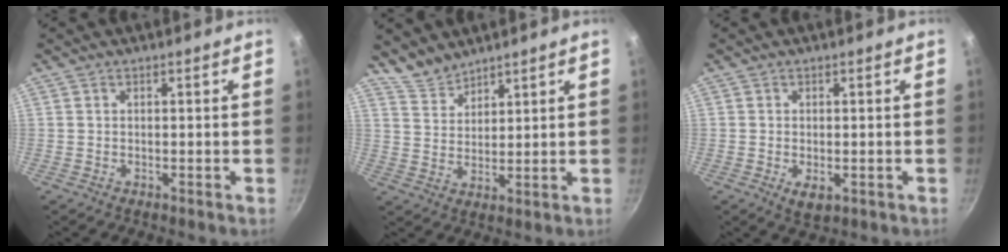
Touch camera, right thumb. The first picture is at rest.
{"total": 5.2, "force": [4.8, 1.7, 0.8], "torque": [-0.009, -0.023, 0.099]}
{"total": 3.2, "force": [-0.8, 1.8, 2.5], "torque": [-0.040, -0.010, -0.008]}